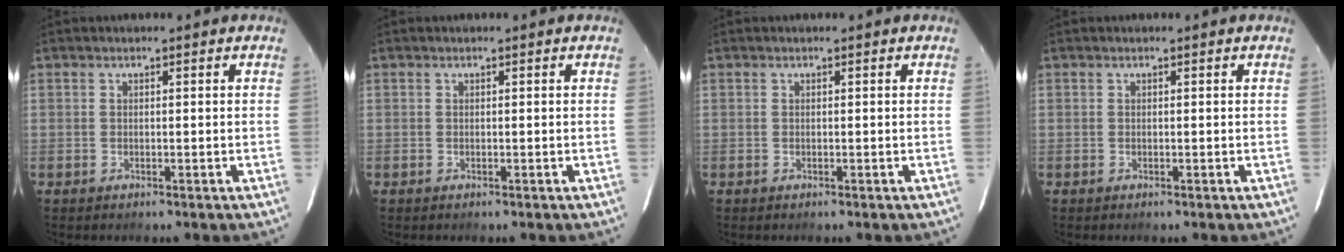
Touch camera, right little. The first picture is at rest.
{"total": 0.0}
{"total": 0.0}
{"total": 0.0}